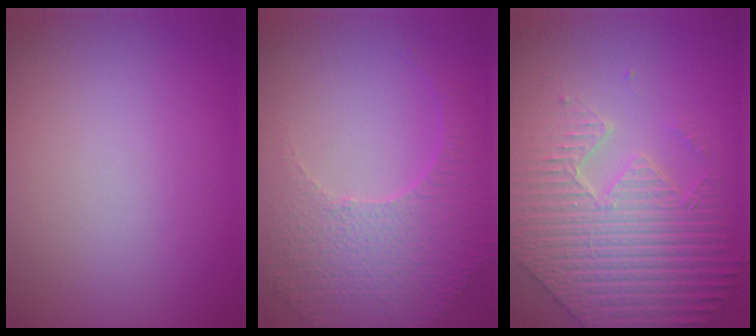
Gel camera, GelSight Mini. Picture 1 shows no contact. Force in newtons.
{"total": 5.3, "press": 3.7, "slide": 3.8}
{"total": 8.8, "press": 6.3, "slide": 6.1}